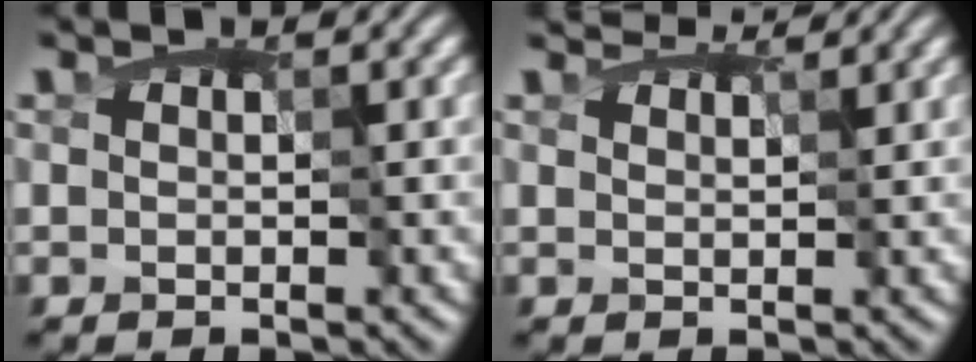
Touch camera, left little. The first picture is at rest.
{"total": 2.9, "force": [2.8, 0.3, 0.7], "torque": [-0.028, 0.004, 0.038]}